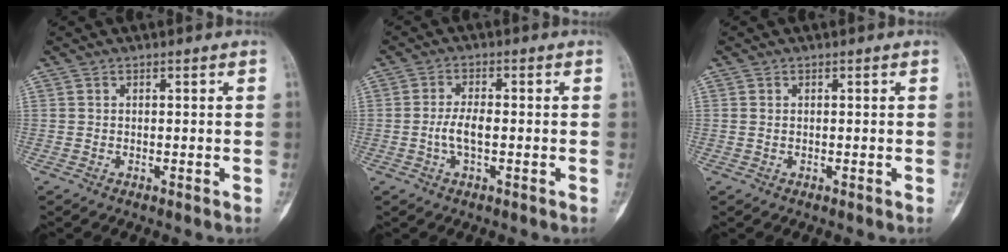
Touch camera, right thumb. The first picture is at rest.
{"total": 4.0, "force": [-0.7, 1.5, 3.6], "torque": [-0.079, 0.009, -0.016]}
{"total": 0.6, "force": [0.2, 0.4, 0.4], "torque": [-0.010, 0.003, 0.005]}